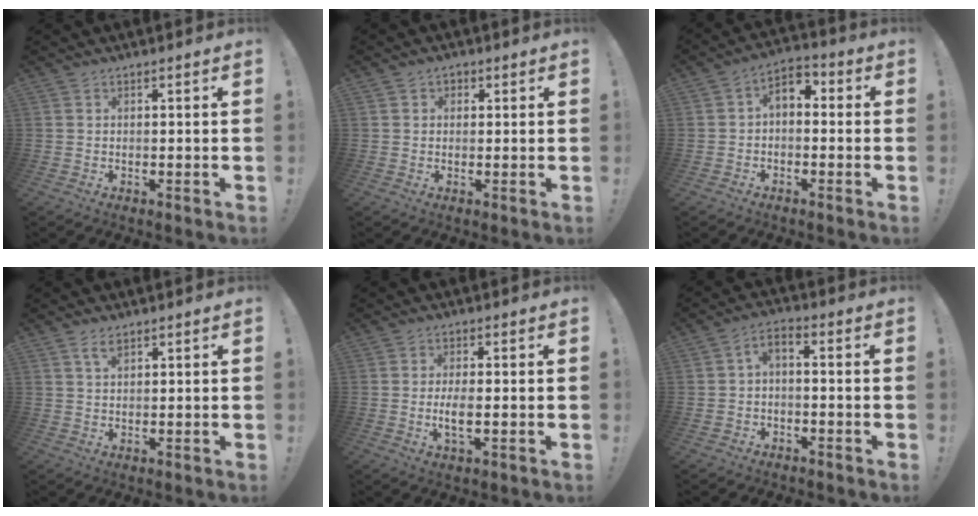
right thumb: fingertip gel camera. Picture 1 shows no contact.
{"total": 2.0, "force": [0.4, 1.8, 0.8], "torque": [-0.002, 0.000, 0.005]}
{"total": 4.6, "force": [-1.3, 3.3, 2.9], "torque": [-0.046, 0.015, -0.021]}
{"total": 3.1, "force": [2.0, 1.2, 2.0], "torque": [-0.027, -0.009, 0.034]}
{"total": 4.8, "force": [-0.8, 1.4, 4.5], "torque": [-0.095, -0.009, -0.018]}
{"total": 3.6, "force": [-1.8, 1.6, 2.6], "torque": [-0.059, 0.000, -0.036]}